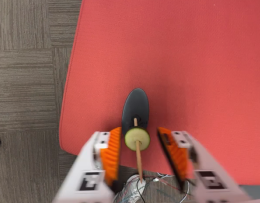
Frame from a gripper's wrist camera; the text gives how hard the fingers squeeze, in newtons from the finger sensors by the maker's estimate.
{"total": 8.1, "left": 7.9, "right": 8.3}